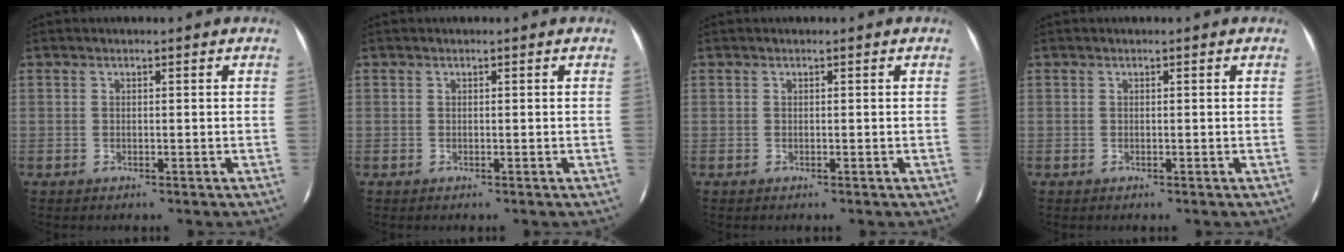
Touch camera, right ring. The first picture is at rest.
{"total": 0.0}
{"total": 0.0}
{"total": 0.0}